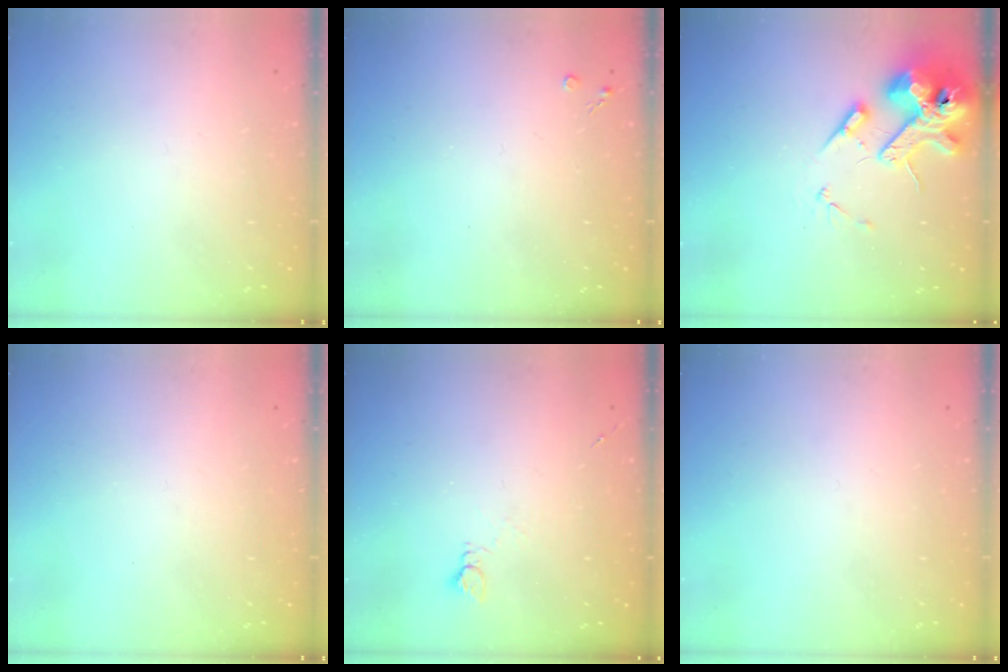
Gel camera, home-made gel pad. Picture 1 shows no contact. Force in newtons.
{"total": 2.1, "press": 2.1, "slide": 0.4}
{"total": 15.2, "press": 15.0, "slide": 2.2}
{"total": 0.0}
{"total": 3.2, "press": 3.2, "slide": 0.4}
{"total": 0.0}